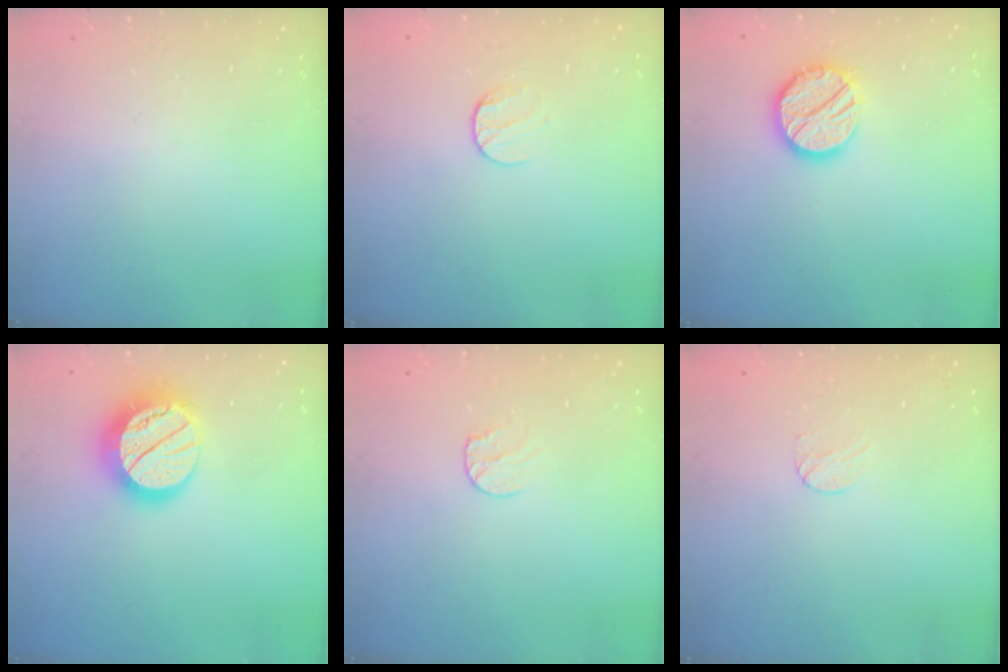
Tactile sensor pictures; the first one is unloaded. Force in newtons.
{"total": 6.7, "press": 6.7, "slide": 0.5}
{"total": 13.3, "press": 13.3, "slide": 0.8}
{"total": 21.2, "press": 21.1, "slide": 1.6}
{"total": 5.6, "press": 5.5, "slide": 0.6}
{"total": 4.2, "press": 4.2, "slide": 0.3}